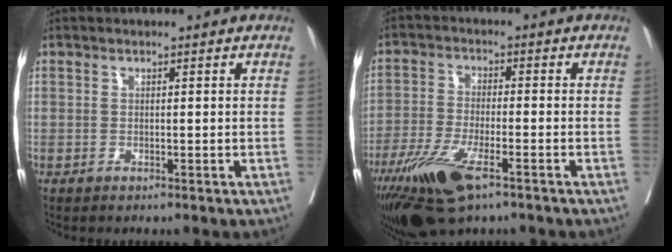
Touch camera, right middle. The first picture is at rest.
{"total": 11.6, "force": [-6.8, 2.8, 8.9], "torque": [-0.172, -0.027, -0.119]}